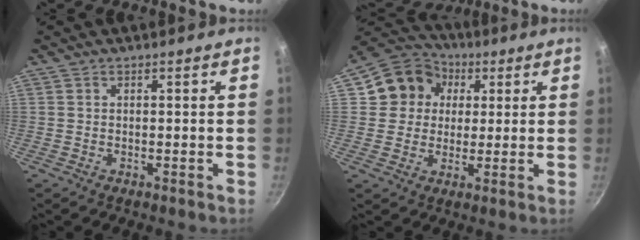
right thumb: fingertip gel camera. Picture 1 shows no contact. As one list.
[{"total": 11.0, "force": [2.8, 10.0, 3.8], "torque": [-0.032, 0.017, 0.032]}]